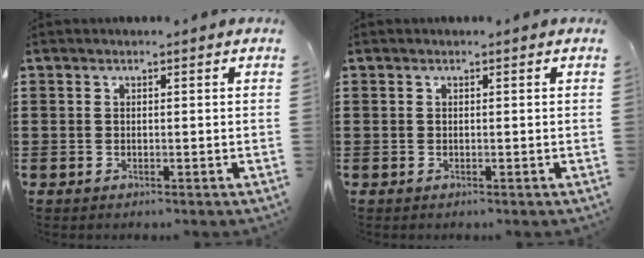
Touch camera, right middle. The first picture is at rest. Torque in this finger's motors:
{"motor_torque": [-0.73, 0.28, -0.06, -0.02]}